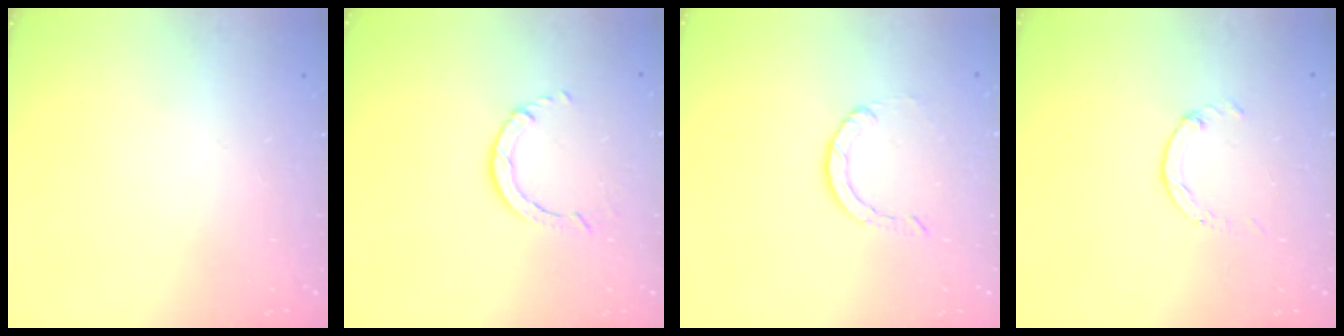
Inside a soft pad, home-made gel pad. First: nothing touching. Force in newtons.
{"total": 3.4, "press": 3.3, "slide": 0.5}
{"total": 0.9, "press": 0.9, "slide": 0.1}
{"total": 0.0}